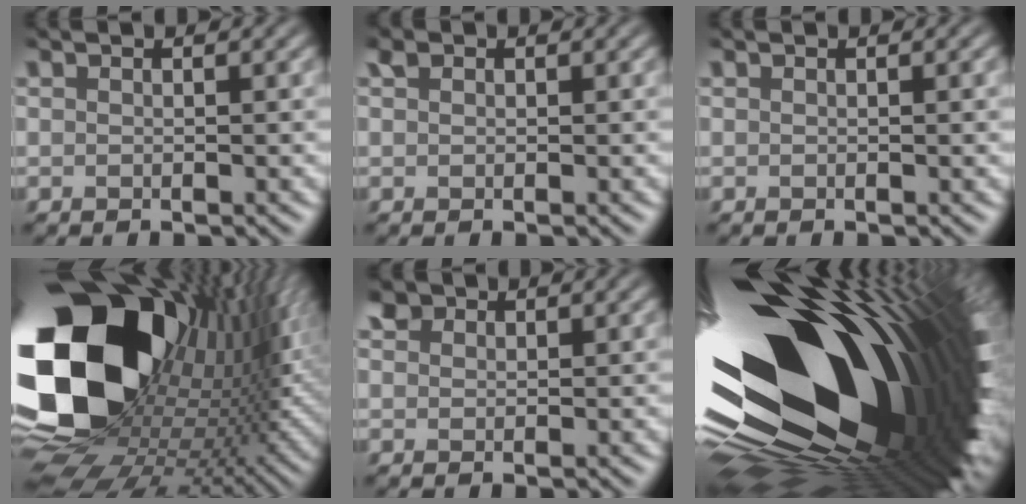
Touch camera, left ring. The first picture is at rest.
{"total": 0.7, "force": [0.2, 0.7, 0.3], "torque": [-0.008, 0.004, 0.001]}
{"total": 1.1, "force": [0.4, 0.3, 1.0], "torque": [-0.014, 0.002, 0.006]}
{"total": 21.3, "force": [1.7, 15.0, 15.1], "torque": [-0.319, -0.055, 0.054]}
{"total": 1.4, "force": [0.8, 1.0, 0.4], "torque": [-0.011, 0.004, 0.012]}
{"total": 20.4, "force": [0.7, 10.5, 17.5], "torque": [-0.271, -0.037, -0.009]}